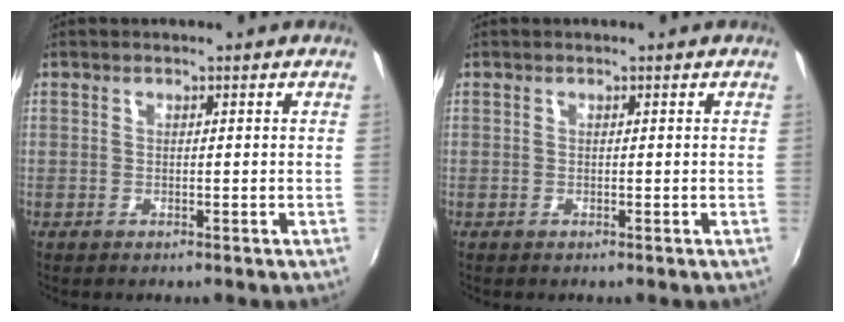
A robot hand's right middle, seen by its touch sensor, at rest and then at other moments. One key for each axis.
{"total": 0.0}